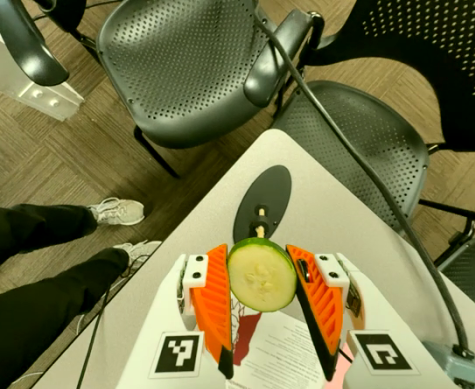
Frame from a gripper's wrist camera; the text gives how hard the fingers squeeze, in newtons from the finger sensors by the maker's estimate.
{"total": 11.0, "left": 10.4, "right": 11.7}